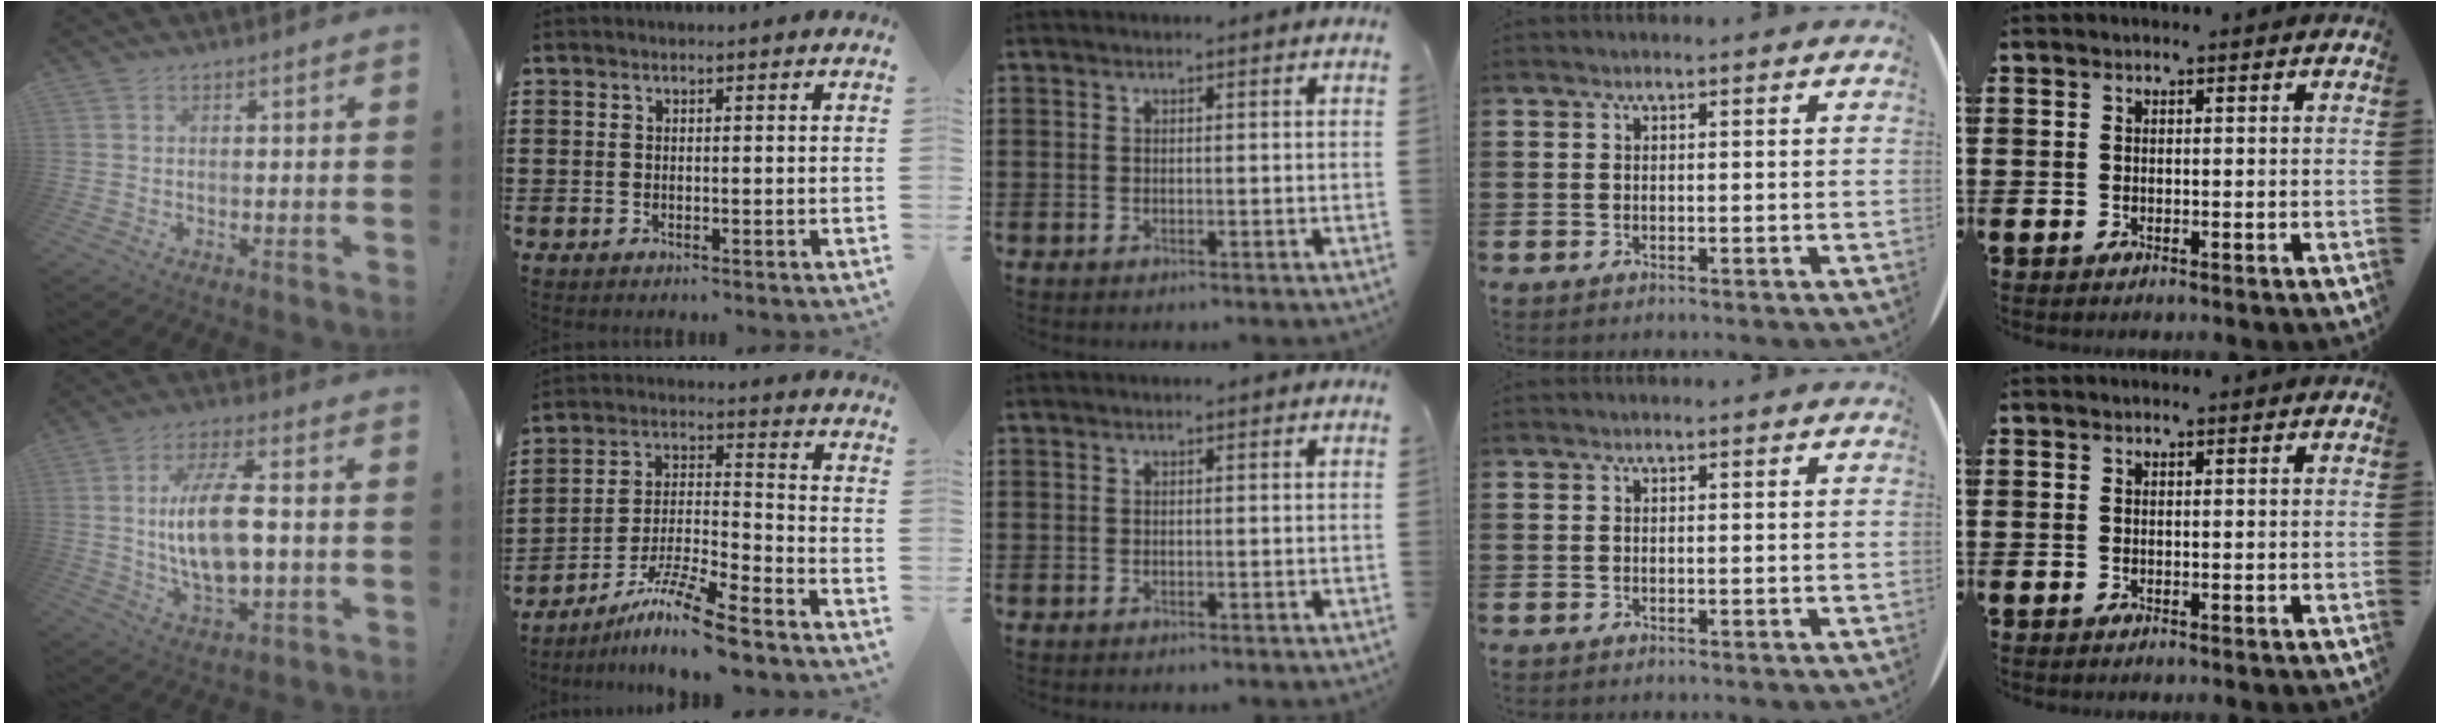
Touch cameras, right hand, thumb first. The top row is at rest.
{"thumb": {"total": 15.2, "force": [0.1, 6.4, 13.8], "torque": [-0.261, -0.007, -0.010]}, "index": {"total": 10.7, "force": [-8.8, 0.4, 6.1], "torque": [-0.113, 0.009, -0.172]}}